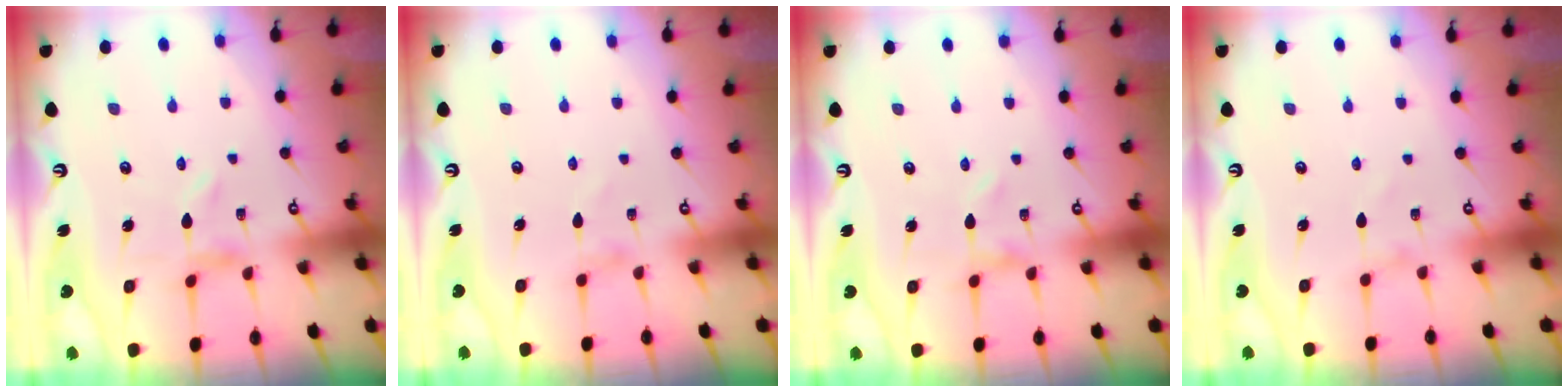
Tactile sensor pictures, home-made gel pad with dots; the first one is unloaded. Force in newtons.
{"total": 1.2, "press": 1.2, "slide": 0.1}
{"total": 0.0}
{"total": 1.4, "press": 1.4, "slide": 0.0}